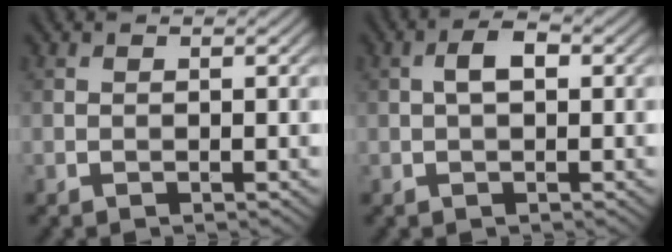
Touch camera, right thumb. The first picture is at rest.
{"total": 2.7, "force": [0.3, 1.3, 2.3], "torque": [-0.042, 0.009, 0.001]}